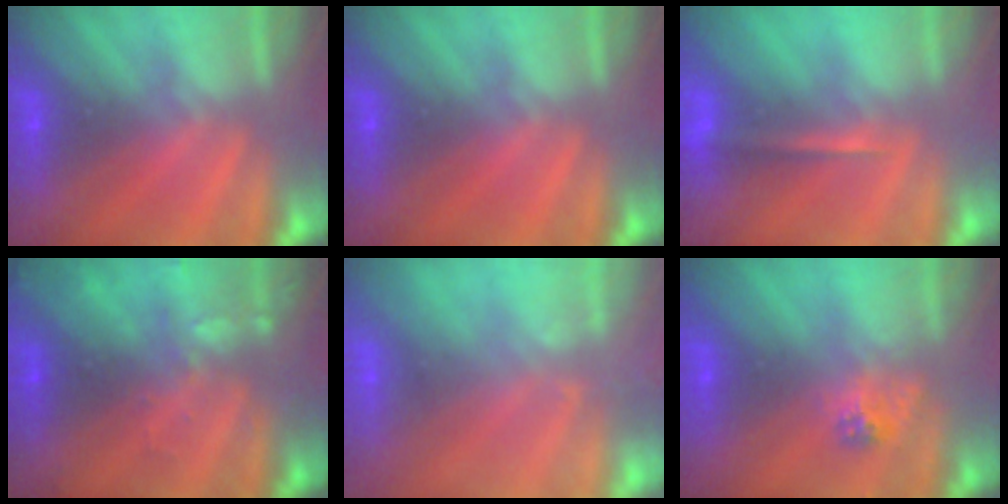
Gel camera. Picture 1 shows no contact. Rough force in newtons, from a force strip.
{"total": 0.0}
{"total": 1.4}
{"total": 3.1}
{"total": 2.3}
{"total": 2.3}